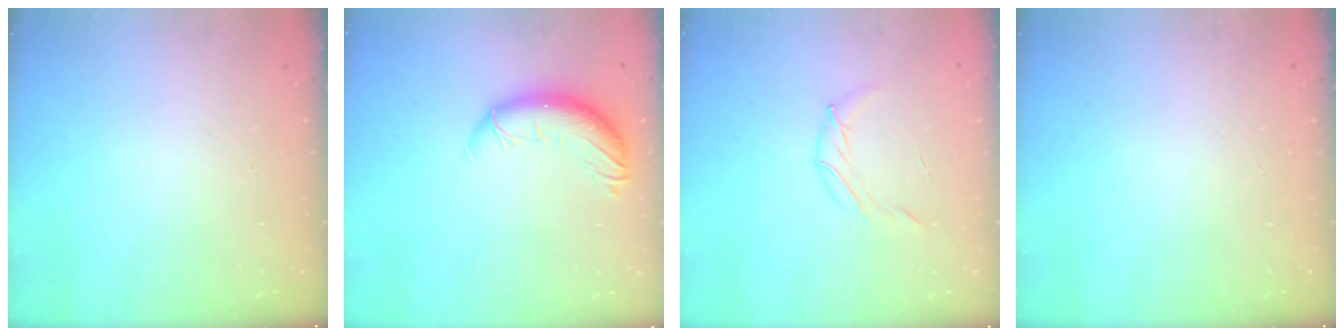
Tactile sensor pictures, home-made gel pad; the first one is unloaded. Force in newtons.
{"total": 10.8, "press": 10.6, "slide": 1.9}
{"total": 6.2, "press": 6.0, "slide": 1.3}
{"total": 0.0}